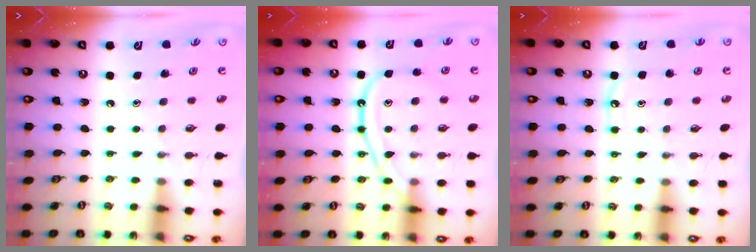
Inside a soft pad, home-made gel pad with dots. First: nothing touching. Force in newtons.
{"total": 10.6, "press": 10.5, "slide": 1.0}
{"total": 5.4, "press": 5.3, "slide": 0.6}